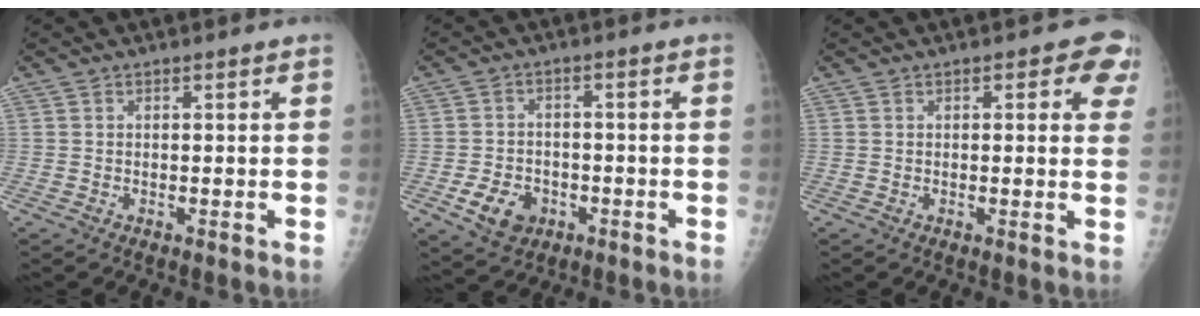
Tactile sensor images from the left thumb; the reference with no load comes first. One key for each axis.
{"total": 7.0, "fx": -2.8, "fy": 5.4, "fz": 3.5, "tx": -0.047, "ty": 0.013, "tz": -0.042}
{"total": 5.4, "fx": 2.6, "fy": 2.9, "fz": 3.7, "tx": 0.002, "ty": -0.003, "tz": 0.018}